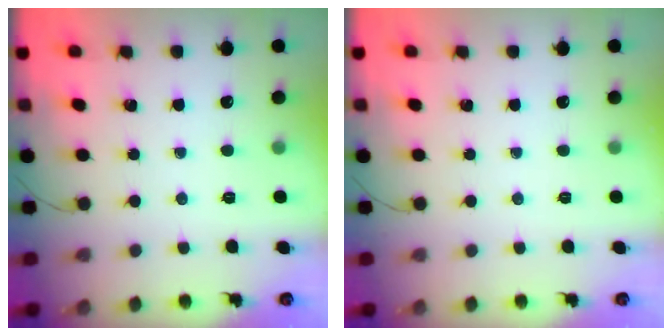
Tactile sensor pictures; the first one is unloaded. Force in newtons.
{"total": 0.0}